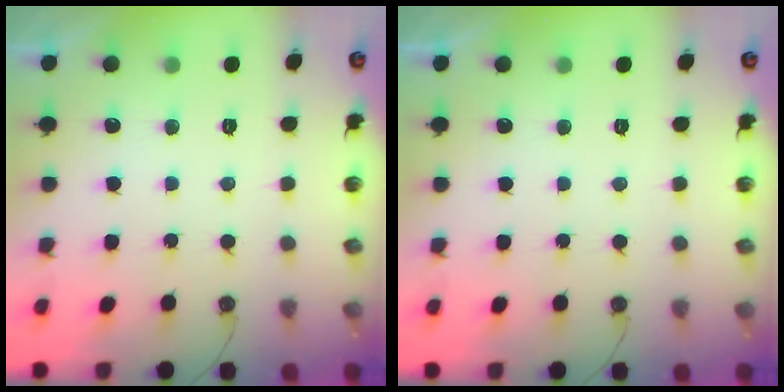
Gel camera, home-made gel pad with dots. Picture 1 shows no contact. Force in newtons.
{"total": 0.0}